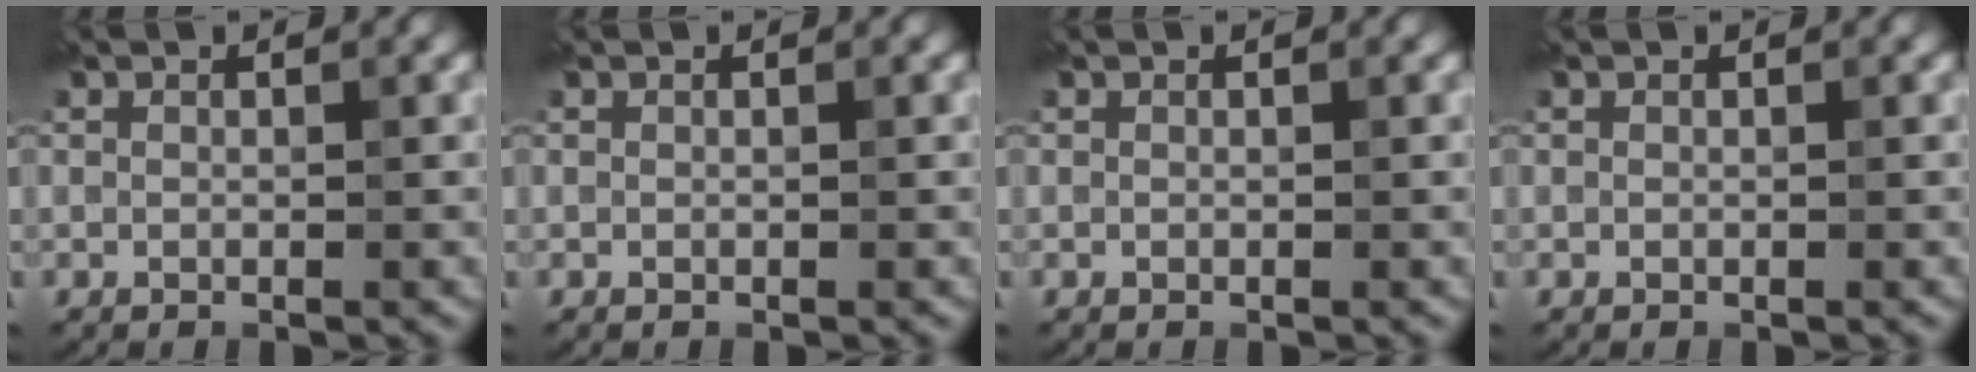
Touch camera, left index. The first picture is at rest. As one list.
[{"total": 0.0}, {"total": 0.0}, {"total": 0.0}]